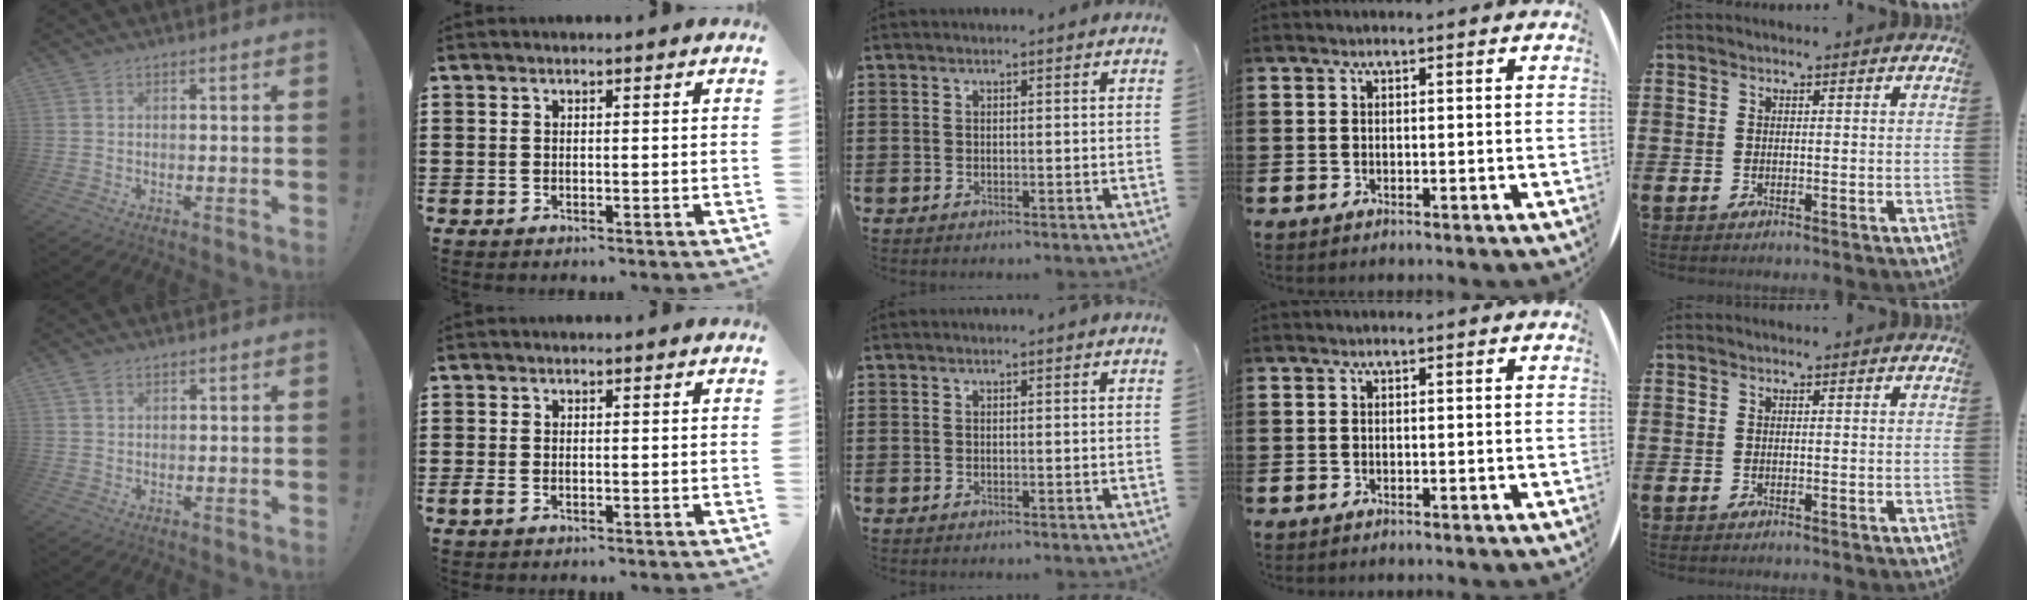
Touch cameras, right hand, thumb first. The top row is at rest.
{"thumb": {"total": 2.1, "force": [1.3, 1.2, 1.1], "torque": [-0.023, 0.002, 0.026]}, "index": {"total": 0.9, "force": [-0.3, 0.4, 0.7], "torque": [-0.022, -0.003, -0.009]}}